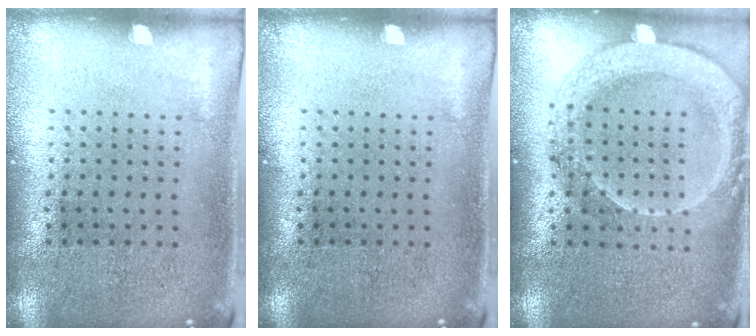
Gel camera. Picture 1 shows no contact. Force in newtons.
{"total": 0.0}
{"total": 2.1, "press": 2.0, "slide": 0.7}